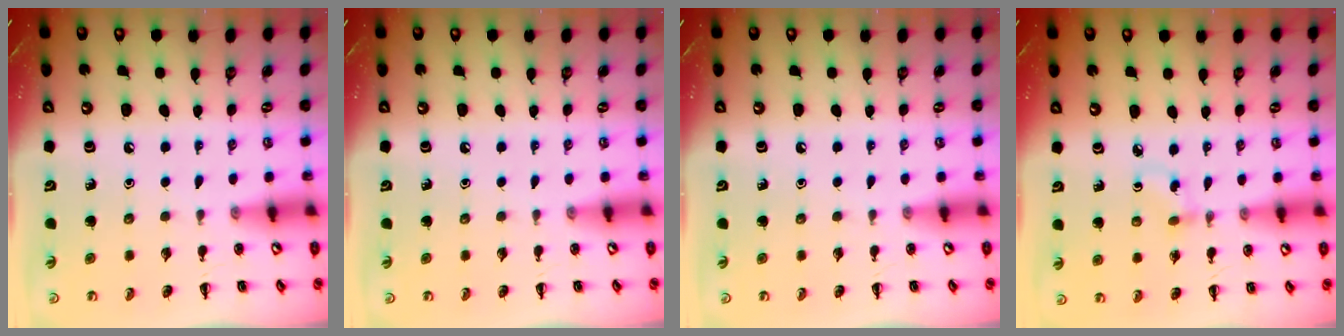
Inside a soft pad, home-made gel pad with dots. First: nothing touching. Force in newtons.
{"total": 0.0}
{"total": 0.0}
{"total": 2.2, "press": 2.0, "slide": 0.9}